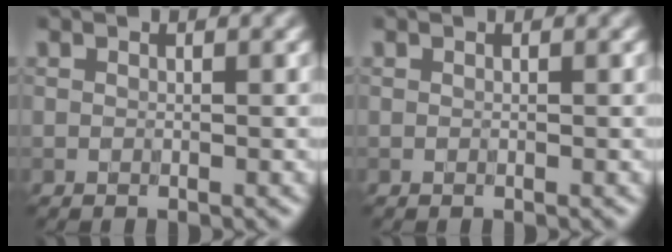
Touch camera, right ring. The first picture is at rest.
{"total": 0.0}